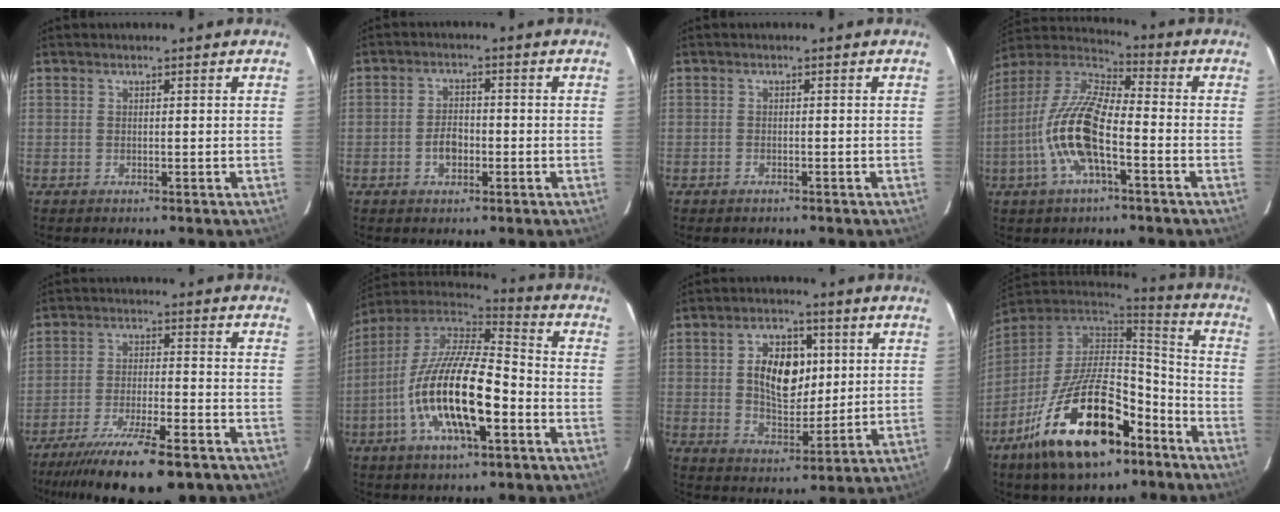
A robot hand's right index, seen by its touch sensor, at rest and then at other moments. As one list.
[{"total": 3.8, "force": [-1.4, 2.5, 2.6], "torque": [-0.050, 0.006, -0.022]}, {"total": 1.0, "force": [-0.8, 0.6, 0.1], "torque": [-0.003, 0.002, -0.011]}, {"total": 15.4, "force": [-4.9, 5.2, 13.7], "torque": [-0.280, -0.001, -0.101]}, {"total": 17.3, "force": [-13.6, 3.6, 10.1], "torque": [-0.202, -0.035, -0.216]}, {"total": 20.3, "force": [-6.7, 6.5, 18.0], "torque": [-0.348, -0.019, -0.131]}, {"total": 11.1, "force": [2.2, 6.8, 8.4], "torque": [-0.146, 0.013, 0.043]}, {"total": 24.4, "force": [-13.1, 11.2, 17.3], "torque": [-0.330, -0.012, -0.211]}]